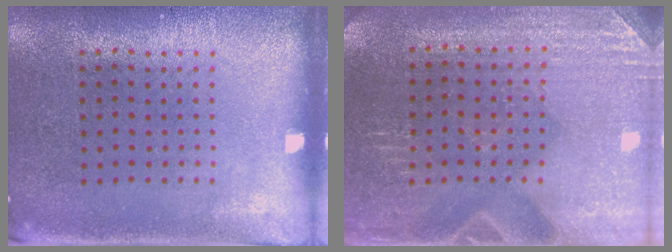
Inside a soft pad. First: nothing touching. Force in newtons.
{"total": 2.9, "press": 2.9, "slide": 0.3}